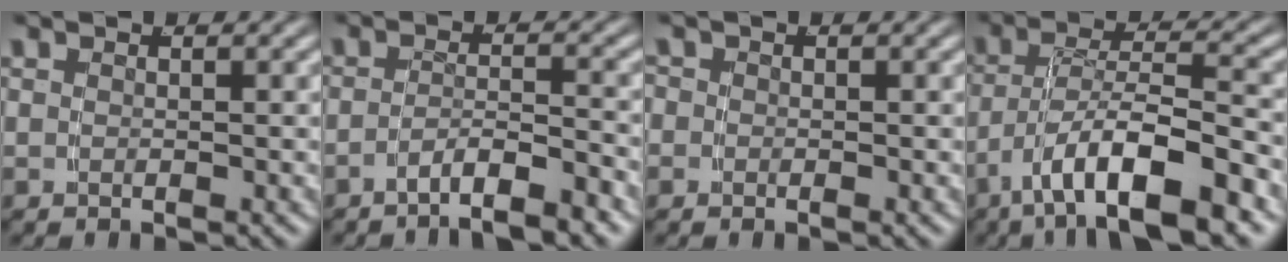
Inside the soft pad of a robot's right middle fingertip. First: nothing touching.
{"total": 4.5, "force": [-4.0, 0.3, 2.0], "torque": [-0.024, -0.008, -0.065]}
{"total": 1.3, "force": [-0.3, 1.3, 0.1], "torque": [-0.005, -0.001, -0.012]}
{"total": 7.8, "force": [-4.4, 2.4, 6.0], "torque": [-0.096, -0.005, -0.064]}